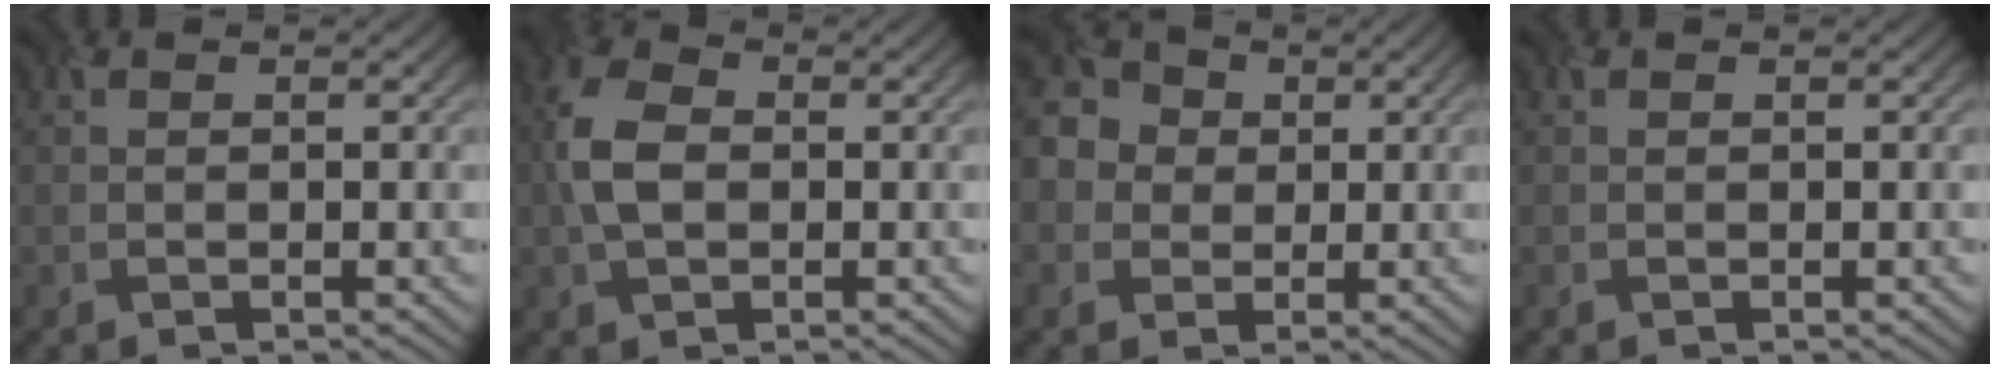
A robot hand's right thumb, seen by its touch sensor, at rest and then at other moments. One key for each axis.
{"total": 5.7, "fx": -0.1, "fy": 3.8, "fz": 4.3, "tx": -0.108, "ty": 0.004, "tz": -0.012}
{"total": 5.4, "fx": 0.2, "fy": 5.1, "fz": 1.7, "tx": -0.050, "ty": 0.009, "tz": -0.012}
{"total": 0.0}